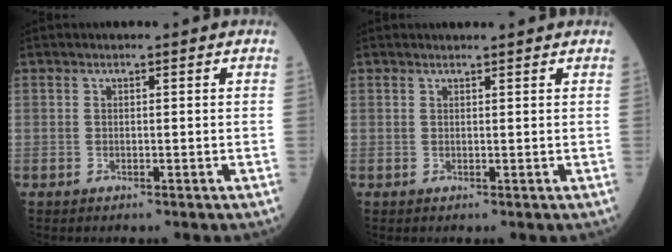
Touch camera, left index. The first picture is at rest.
{"total": 2.6, "force": [2.5, 0.2, 0.6], "torque": [-0.009, 0.012, 0.028]}